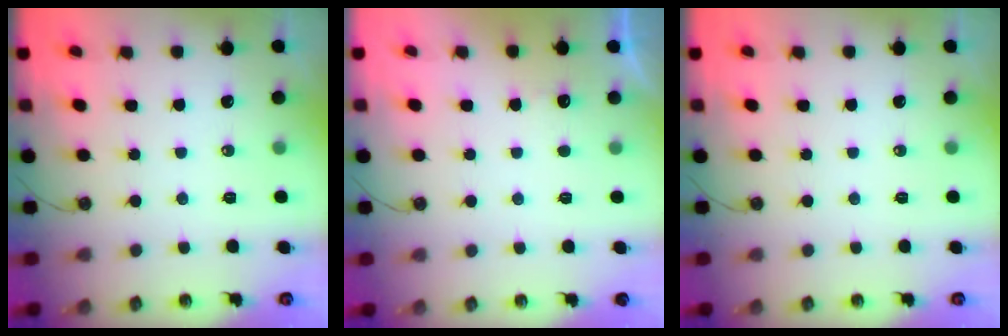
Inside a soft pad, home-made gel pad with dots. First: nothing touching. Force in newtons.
{"total": 1.2, "press": 1.0, "slide": 0.7}
{"total": 0.0}